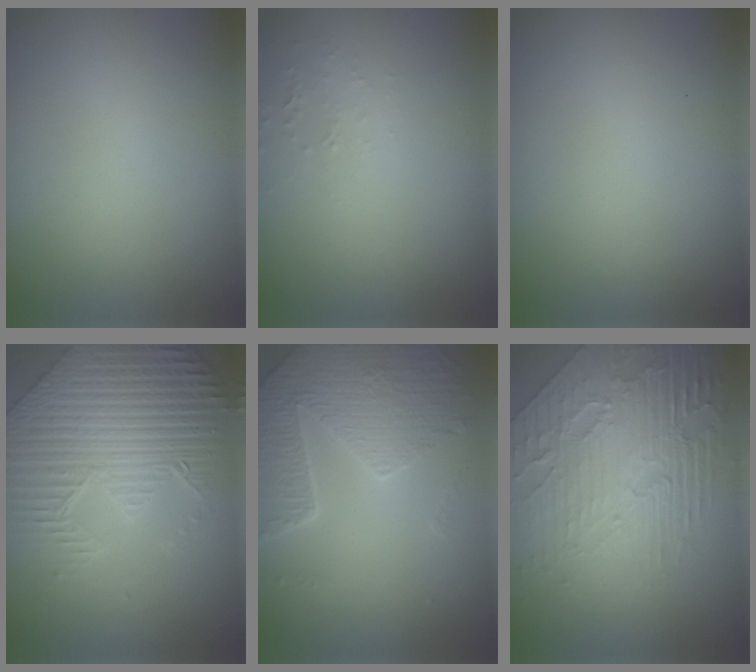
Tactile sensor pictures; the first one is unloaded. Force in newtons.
{"total": 0.8, "press": 0.8, "slide": 0.3}
{"total": 0.0}
{"total": 8.8, "press": 6.3, "slide": 6.1}
{"total": 5.0, "press": 4.5, "slide": 2.1}
{"total": 8.4, "press": 5.6, "slide": 6.3}